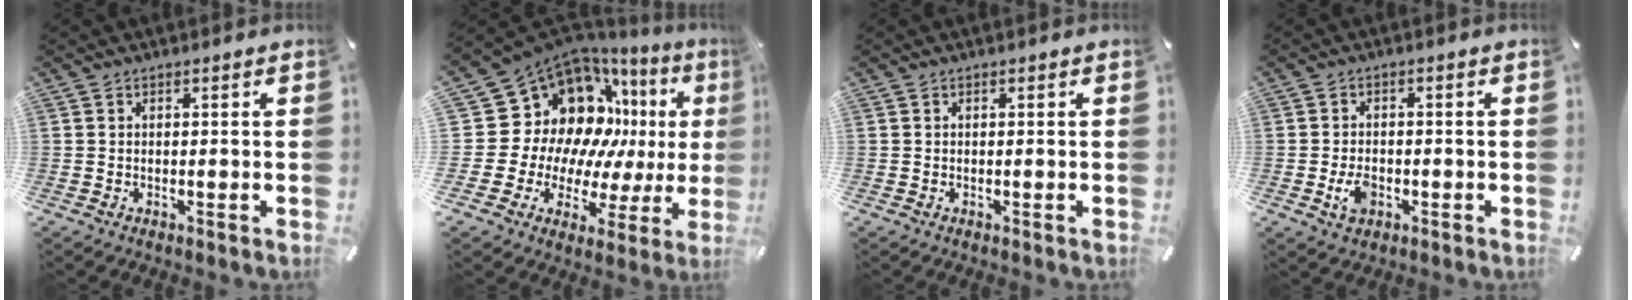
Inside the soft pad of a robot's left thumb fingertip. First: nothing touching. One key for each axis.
{"total": 17.2, "fx": 7.2, "fy": 13.5, "fz": 7.8, "tx": -0.109, "ty": -0.098, "tz": 0.156}
{"total": 0.0}
{"total": 4.4, "fx": -1.4, "fy": 3.0, "fz": 2.8, "tx": -0.068, "ty": 0.000, "tz": -0.027}